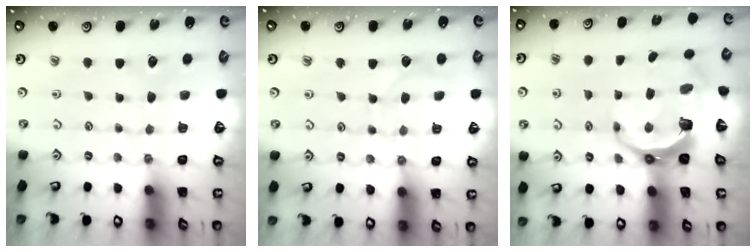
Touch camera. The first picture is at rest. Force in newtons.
{"total": 5.6, "press": 5.6, "slide": 0.5}
{"total": 10.7, "press": 9.4, "slide": 5.1}